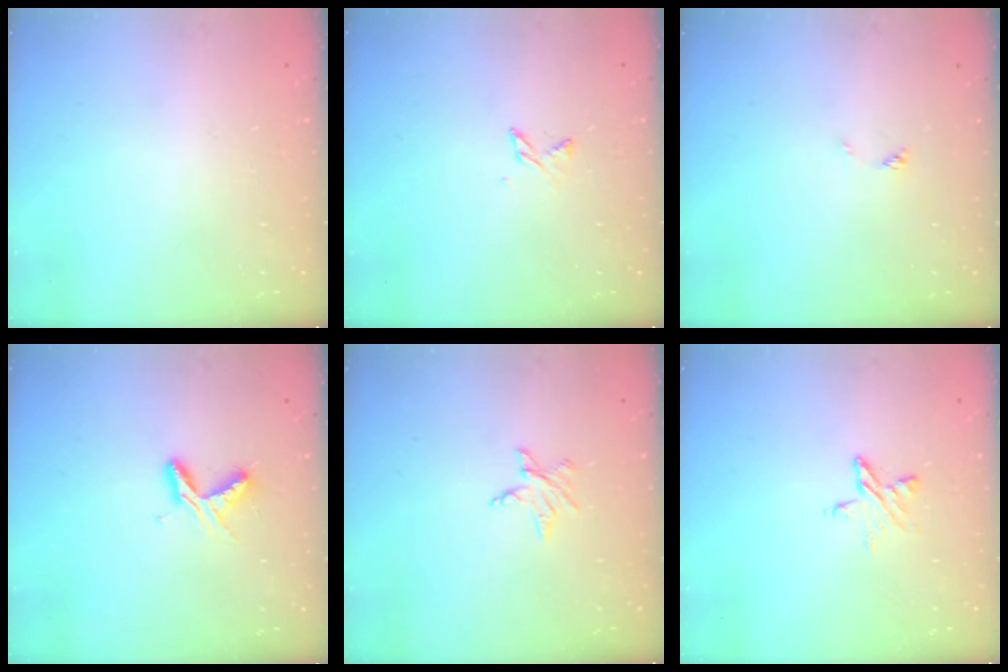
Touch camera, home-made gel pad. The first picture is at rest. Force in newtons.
{"total": 2.7, "press": 2.7, "slide": 0.4}
{"total": 0.0}
{"total": 5.3, "press": 5.3, "slide": 0.5}
{"total": 3.8, "press": 3.8, "slide": 0.4}
{"total": 5.6, "press": 5.6, "slide": 0.6}